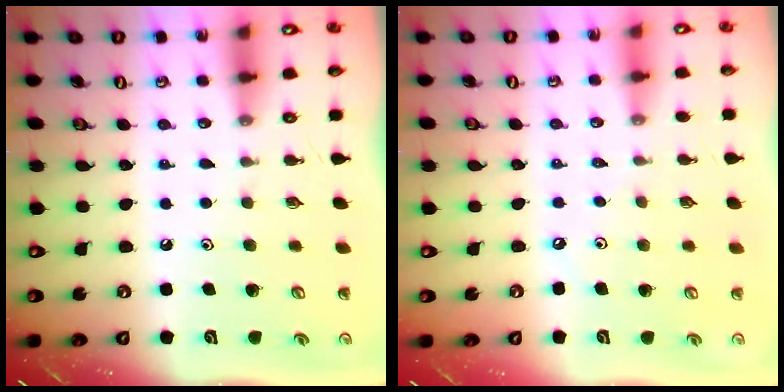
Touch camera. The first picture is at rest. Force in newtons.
{"total": 1.7, "press": 1.7, "slide": 0.4}